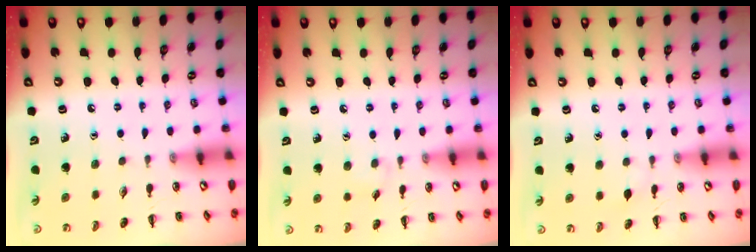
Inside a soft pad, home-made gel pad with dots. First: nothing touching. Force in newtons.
{"total": 4.4, "press": 4.1, "slide": 1.6}
{"total": 3.0, "press": 2.9, "slide": 1.0}